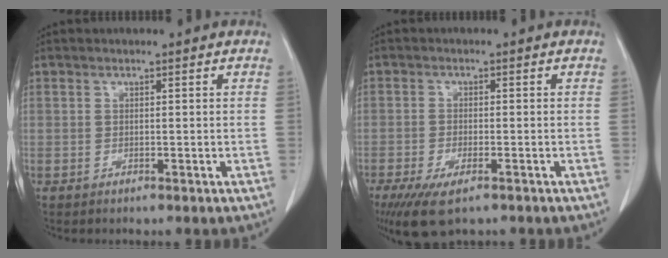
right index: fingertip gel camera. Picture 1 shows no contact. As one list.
[{"total": 7.1, "force": [-4.6, 2.2, 4.9], "torque": [-0.086, -0.016, -0.075]}]